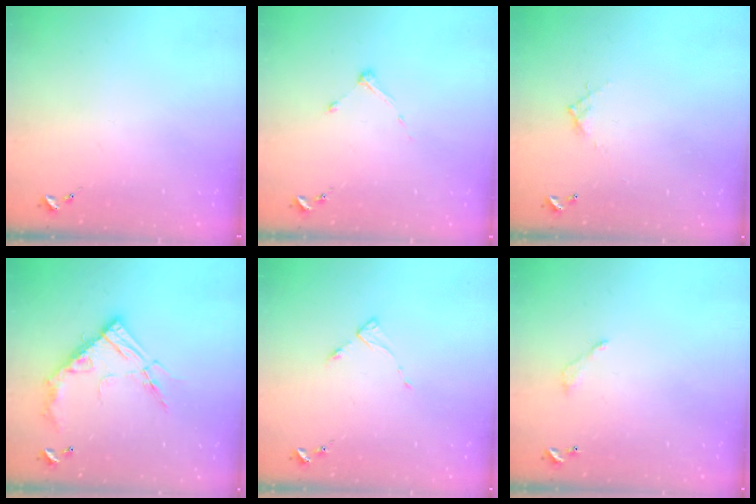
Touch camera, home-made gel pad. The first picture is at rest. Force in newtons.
{"total": 3.9, "press": 3.8, "slide": 0.4}
{"total": 4.2, "press": 4.2, "slide": 0.2}
{"total": 17.2, "press": 17.1, "slide": 1.4}
{"total": 3.7, "press": 3.6, "slide": 0.4}
{"total": 3.8, "press": 3.8, "slide": 0.2}